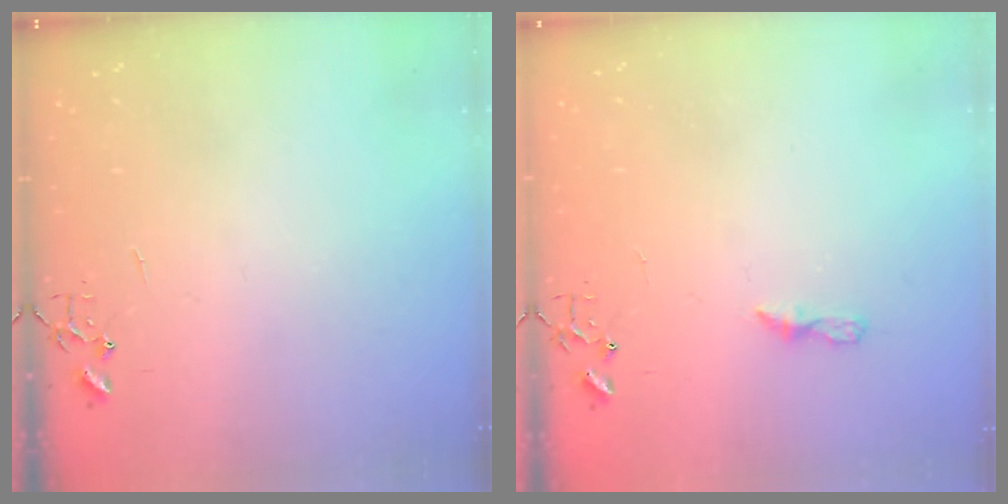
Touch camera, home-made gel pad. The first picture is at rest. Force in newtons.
{"total": 5.1, "press": 5.0, "slide": 0.4}